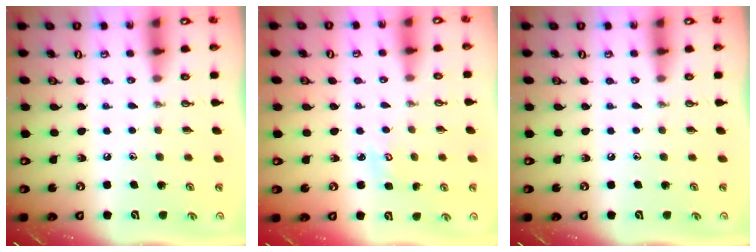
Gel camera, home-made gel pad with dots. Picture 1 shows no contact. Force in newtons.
{"total": 2.7, "press": 2.7, "slide": 0.3}
{"total": 0.0}